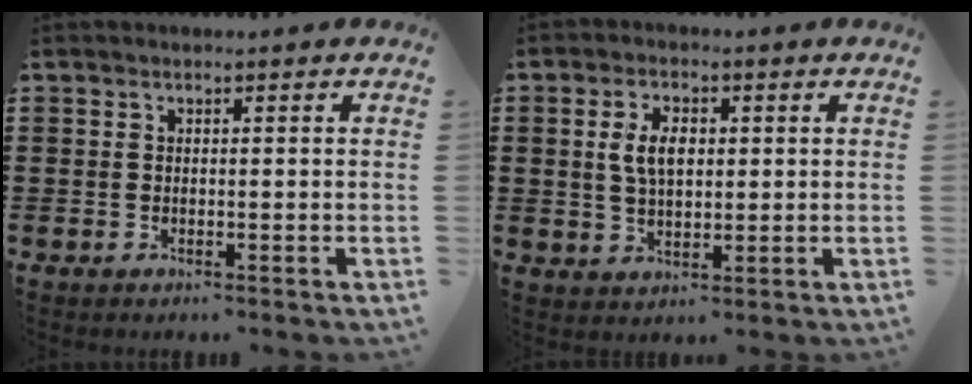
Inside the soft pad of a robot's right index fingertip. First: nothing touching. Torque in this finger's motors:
{"motor_torque": [0.24, -0.02, 0.37, 0.12]}